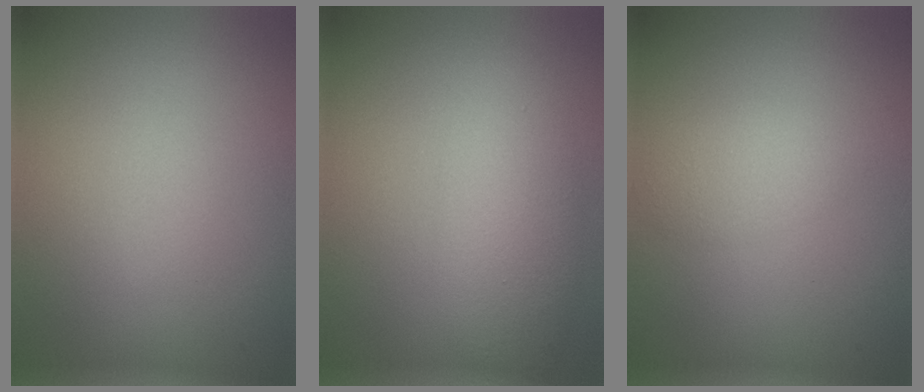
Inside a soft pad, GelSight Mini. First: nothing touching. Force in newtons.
{"total": 4.4, "press": 4.3, "slide": 0.4}
{"total": 1.8, "press": 1.8, "slide": 0.1}